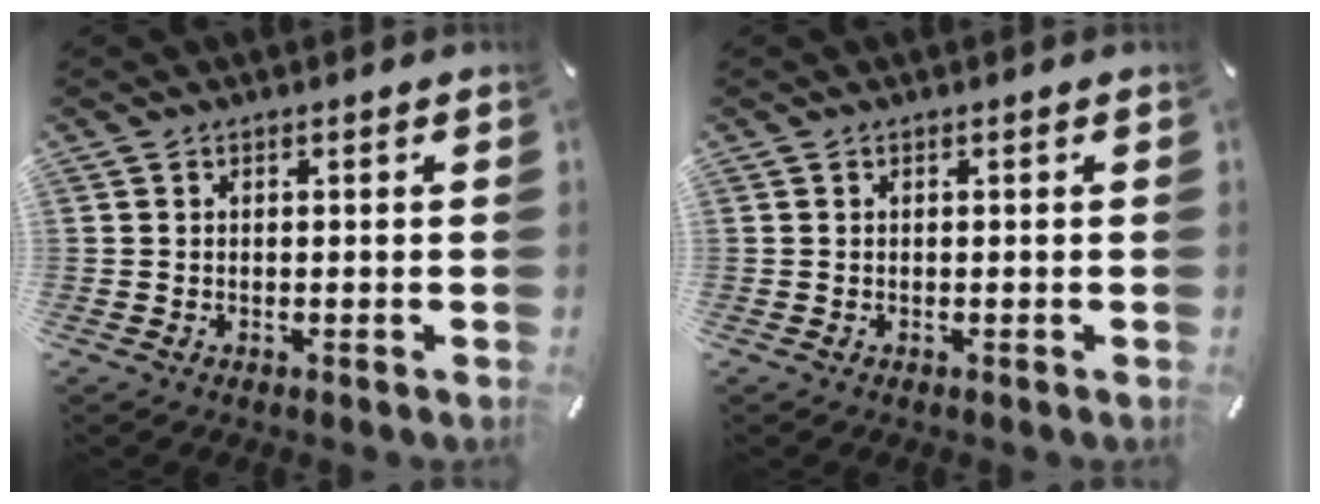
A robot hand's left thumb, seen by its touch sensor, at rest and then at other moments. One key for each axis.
{"total": 0.0}